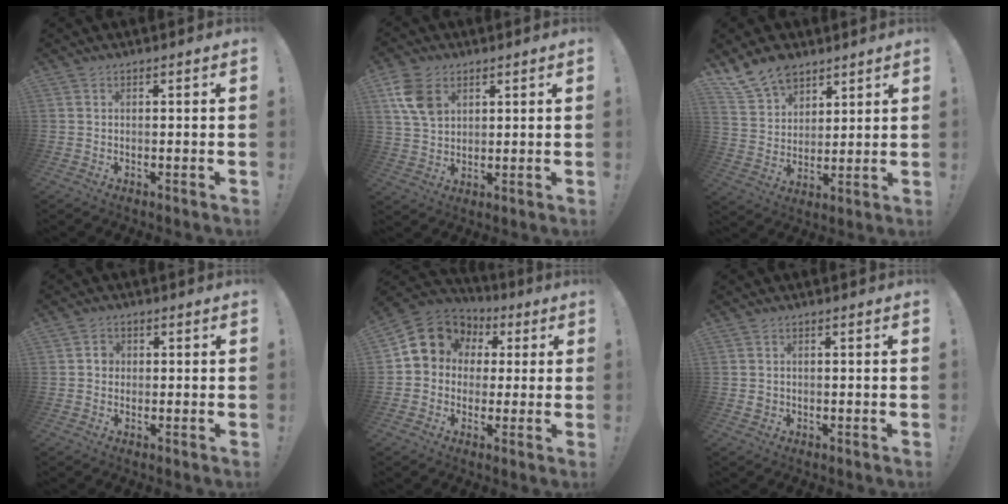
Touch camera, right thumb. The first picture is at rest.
{"total": 10.5, "force": [4.3, 7.5, 5.9], "torque": [-0.109, 0.000, 0.087]}
{"total": 11.4, "force": [8.9, 6.5, 3.1], "torque": [-0.067, -0.061, 0.175]}
{"total": 2.8, "force": [-0.2, 2.5, 1.3], "torque": [-0.011, 0.002, -0.007]}
{"total": 11.3, "force": [3.8, 9.6, 4.6], "torque": [-0.062, -0.016, 0.077]}
{"total": 1.0, "force": [0.0, 1.0, 0.3], "torque": [-0.011, 0.006, 0.002]}